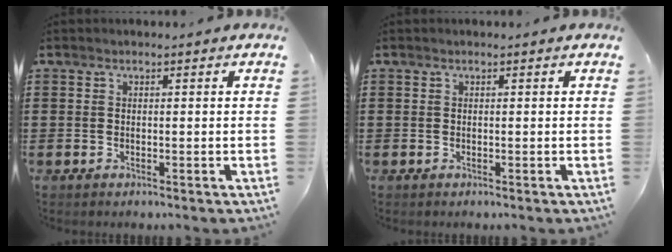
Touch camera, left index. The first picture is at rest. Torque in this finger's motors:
{"motor_torque": [0.00, 0.00, 0.00, 0.00]}